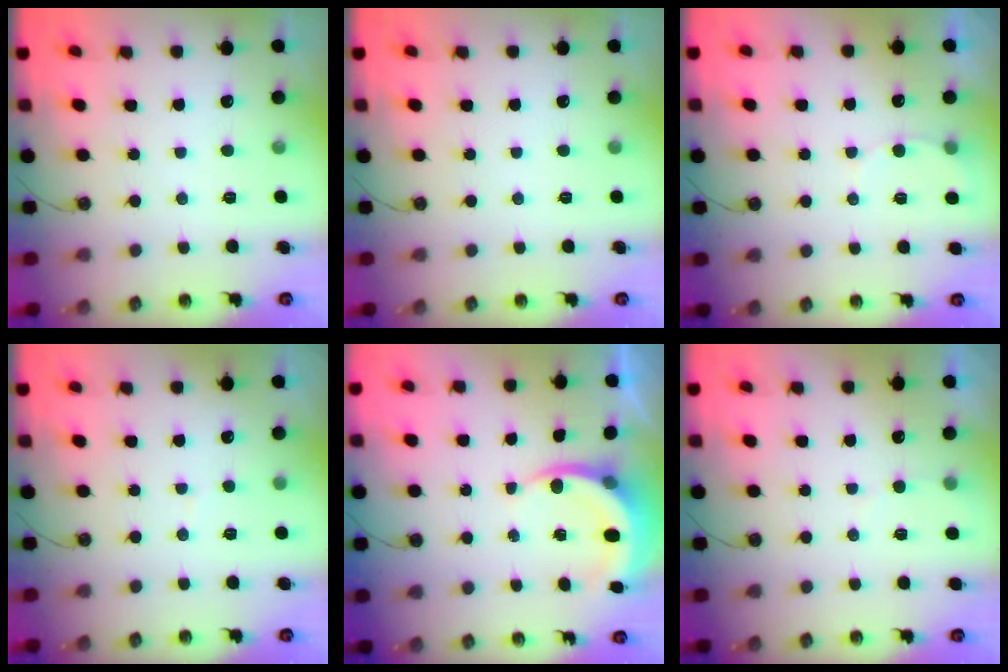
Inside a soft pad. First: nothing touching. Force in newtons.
{"total": 0.0}
{"total": 4.3, "press": 4.2, "slide": 0.4}
{"total": 2.6, "press": 2.6, "slide": 0.2}
{"total": 4.7, "press": 4.7, "slide": 0.2}
{"total": 2.6, "press": 2.6, "slide": 0.3}